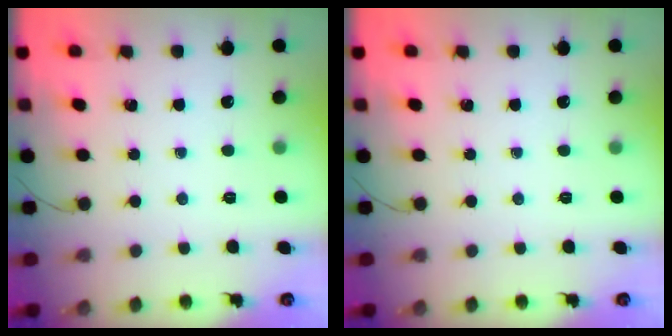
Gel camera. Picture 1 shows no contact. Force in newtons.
{"total": 0.0}